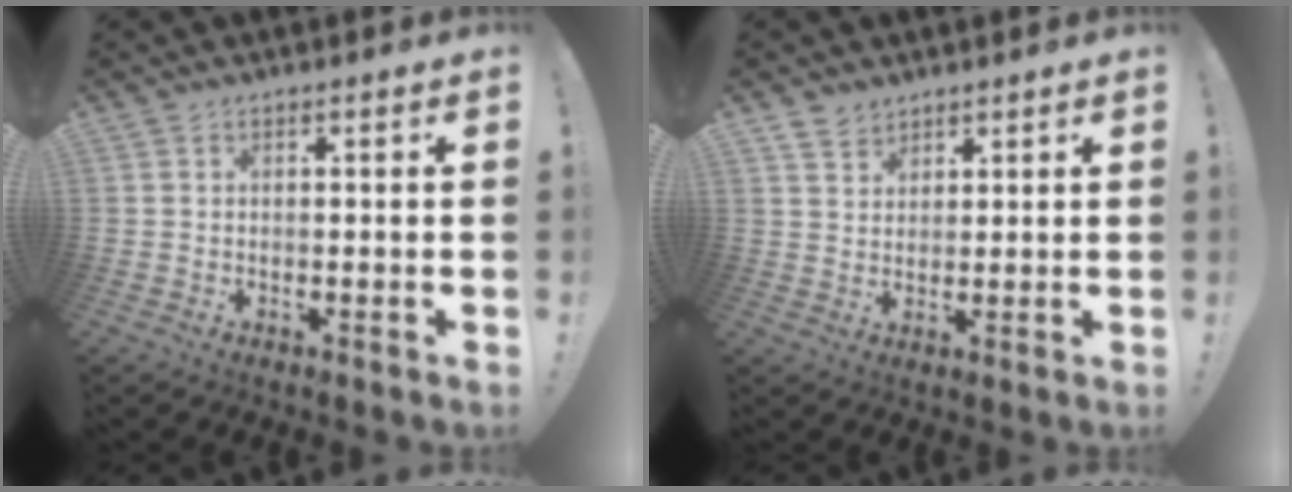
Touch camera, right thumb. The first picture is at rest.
{"total": 3.7, "force": [3.1, 2.0, 0.3], "torque": [-0.010, -0.018, 0.060]}